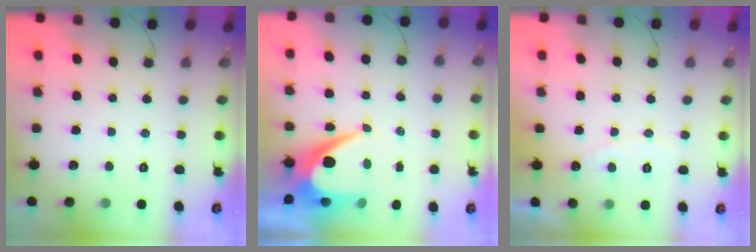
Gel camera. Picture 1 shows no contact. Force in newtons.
{"total": 9.9, "press": 9.8, "slide": 1.0}
{"total": 4.9, "press": 4.8, "slide": 0.3}